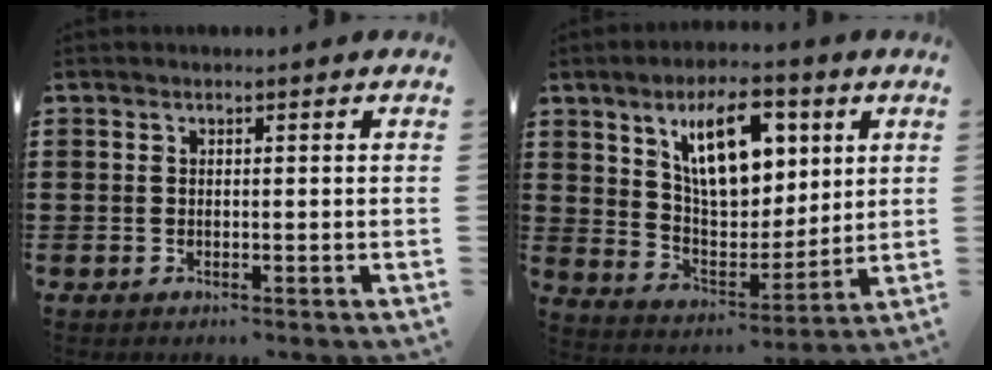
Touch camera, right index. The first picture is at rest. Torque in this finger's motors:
{"motor_torque": [1.51, 0.63, 0.47, 0.21]}